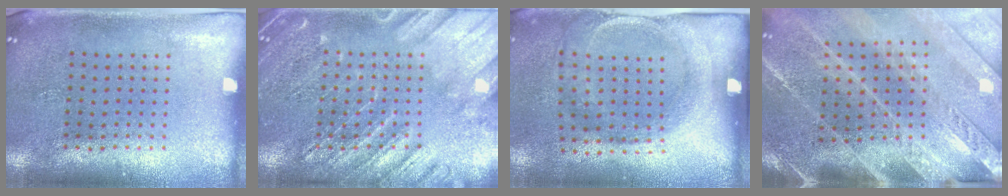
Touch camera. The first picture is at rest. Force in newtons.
{"total": 4.2, "press": 4.1, "slide": 0.5}
{"total": 1.9, "press": 1.2, "slide": 1.5}
{"total": 3.7, "press": 3.2, "slide": 1.9}